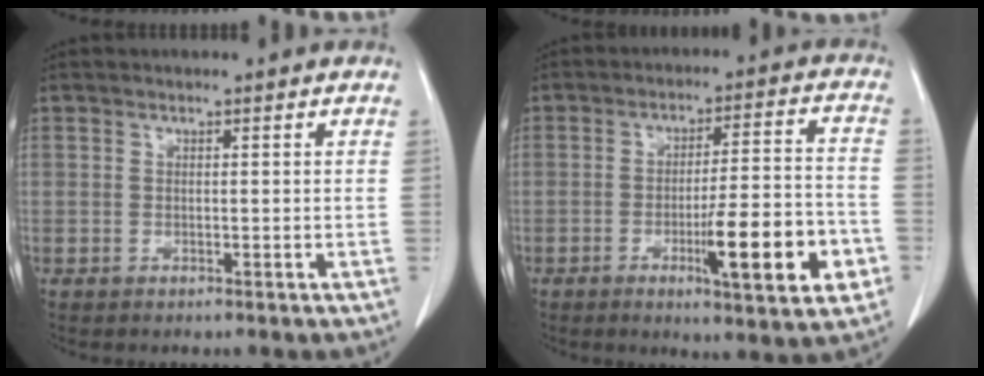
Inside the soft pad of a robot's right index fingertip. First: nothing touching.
{"total": 13.5, "force": [-4.8, 1.6, 12.5], "torque": [-0.185, -0.003, -0.068]}